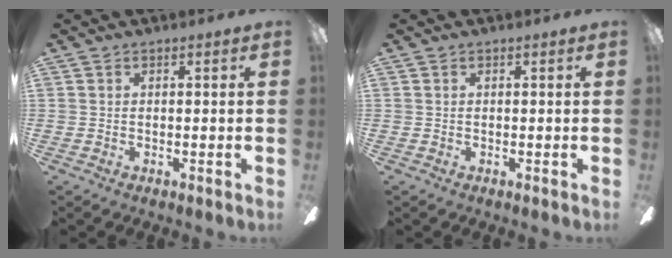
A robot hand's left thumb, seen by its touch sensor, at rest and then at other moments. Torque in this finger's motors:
{"motor_torque": [0.00, 0.00, -0.11, 0.11, 0.00]}